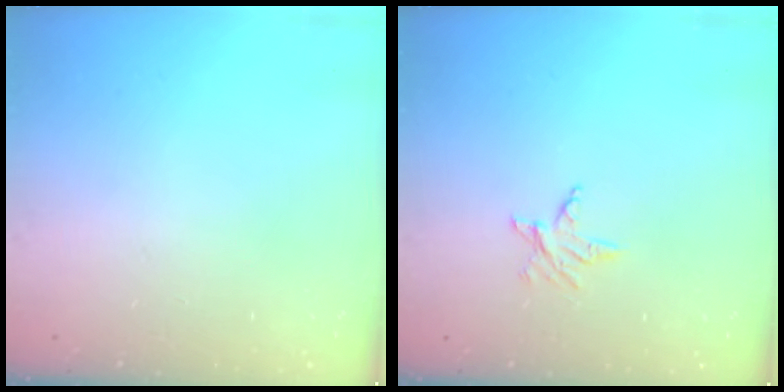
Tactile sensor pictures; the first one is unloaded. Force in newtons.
{"total": 3.4, "press": 3.4, "slide": 0.5}